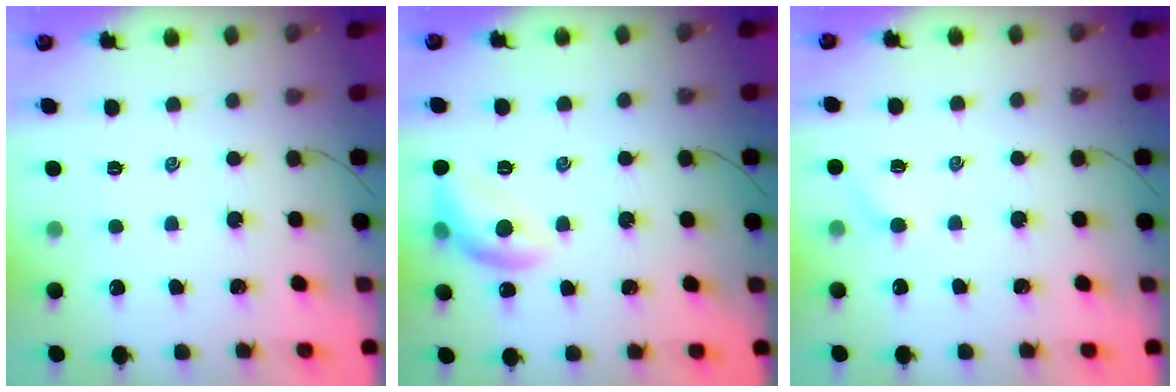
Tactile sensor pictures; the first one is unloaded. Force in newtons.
{"total": 11.6, "press": 11.6, "slide": 0.7}
{"total": 3.2, "press": 3.0, "slide": 1.1}